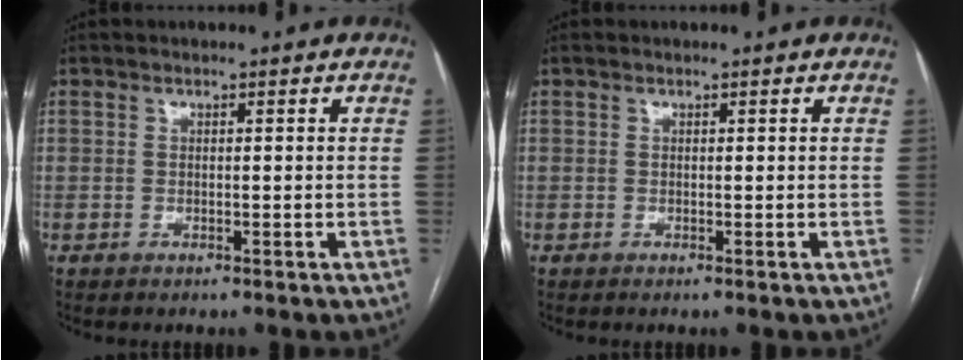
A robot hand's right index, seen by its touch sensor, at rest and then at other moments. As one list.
[{"total": 0.0}]